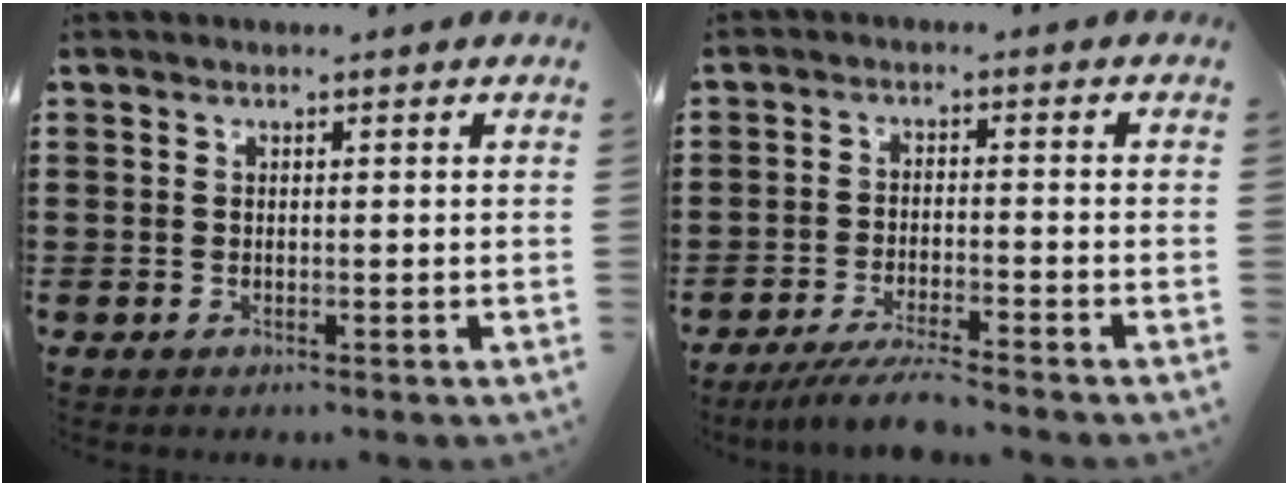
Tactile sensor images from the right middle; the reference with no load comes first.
{"total": 5.0, "force": [-4.6, 0.1, 2.0], "torque": [-0.046, -0.012, -0.090]}